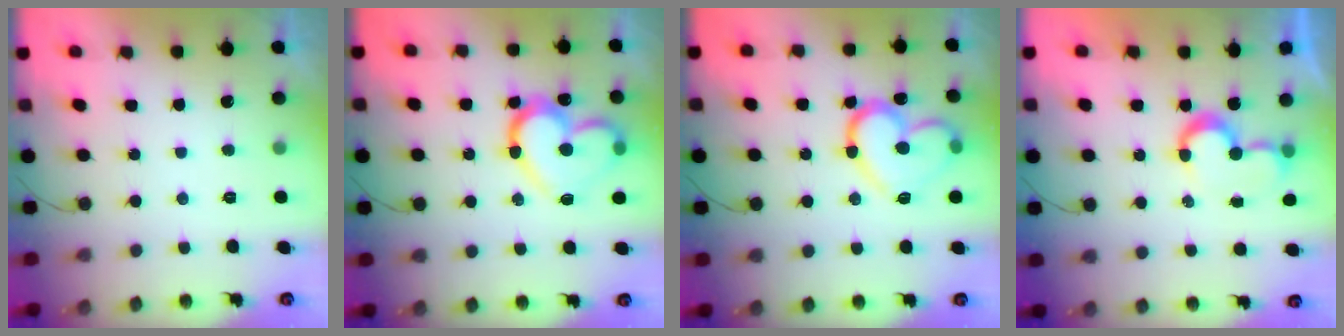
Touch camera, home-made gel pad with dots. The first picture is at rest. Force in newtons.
{"total": 18.4, "press": 18.4, "slide": 1.4}
{"total": 16.9, "press": 16.9, "slide": 0.9}
{"total": 7.4, "press": 7.4, "slide": 0.4}